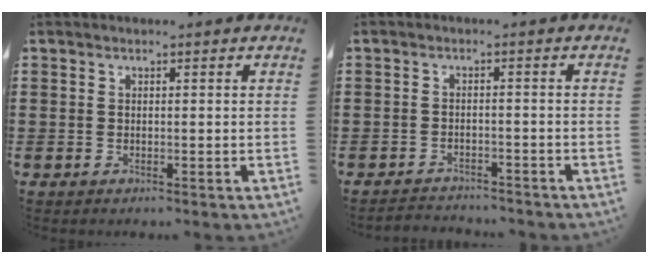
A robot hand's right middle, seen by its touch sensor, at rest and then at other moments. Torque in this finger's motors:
{"motor_torque": [-0.12, 0.09, -0.02, -0.02]}